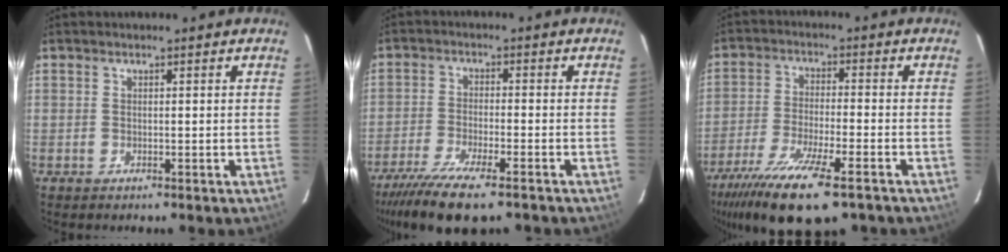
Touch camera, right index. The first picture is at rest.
{"total": 12.1, "force": [-9.1, 2.5, 7.5], "torque": [-0.173, -0.040, -0.168]}
{"total": 17.4, "force": [-11.9, 4.1, 11.9], "torque": [-0.247, -0.054, -0.212]}